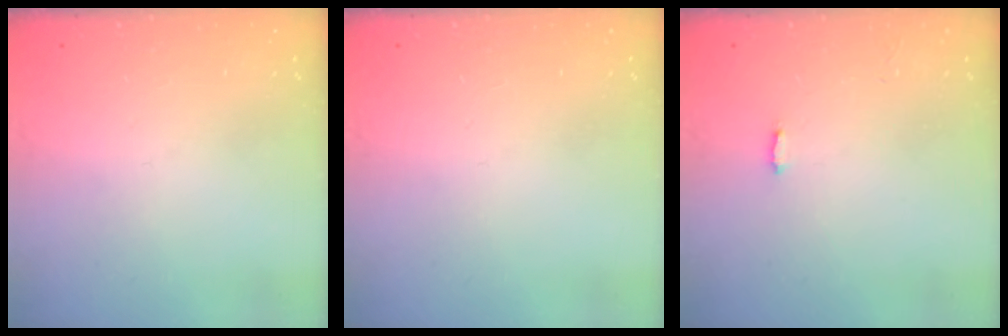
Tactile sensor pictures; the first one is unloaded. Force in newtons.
{"total": 0.0}
{"total": 3.6, "press": 3.6, "slide": 0.3}